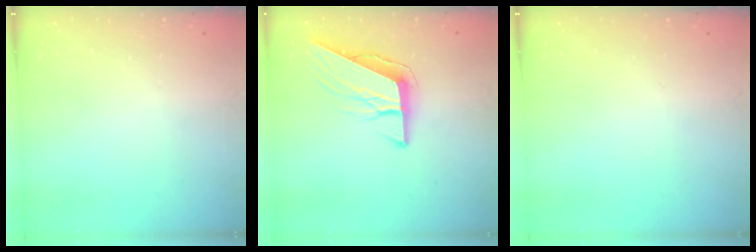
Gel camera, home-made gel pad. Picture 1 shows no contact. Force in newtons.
{"total": 10.2, "press": 10.2, "slide": 0.6}
{"total": 0.0}